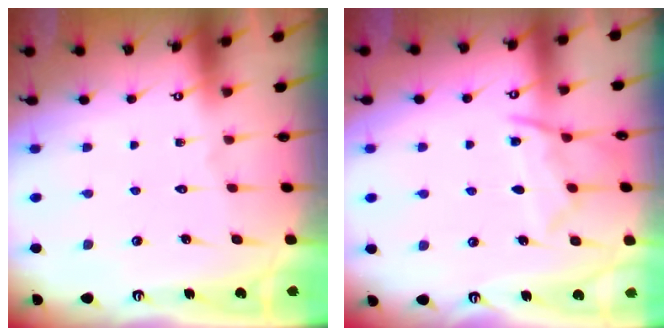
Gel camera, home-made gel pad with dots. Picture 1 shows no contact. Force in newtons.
{"total": 7.8, "press": 7.8, "slide": 0.2}